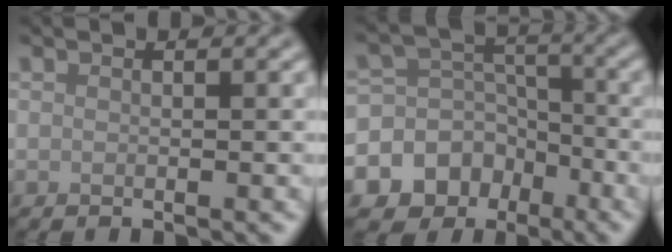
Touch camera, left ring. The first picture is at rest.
{"total": 12.4, "force": [-6.0, 10.4, 2.8], "torque": [-0.059, -0.022, -0.106]}